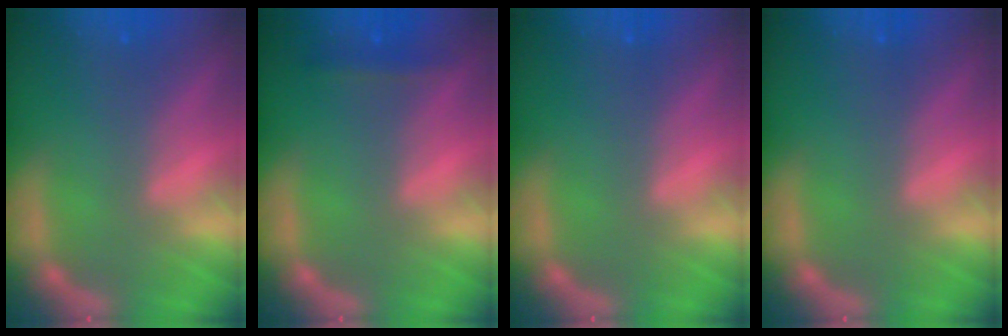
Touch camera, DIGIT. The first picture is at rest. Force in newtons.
{"total": 1.4}
{"total": 0.0}
{"total": 0.0}